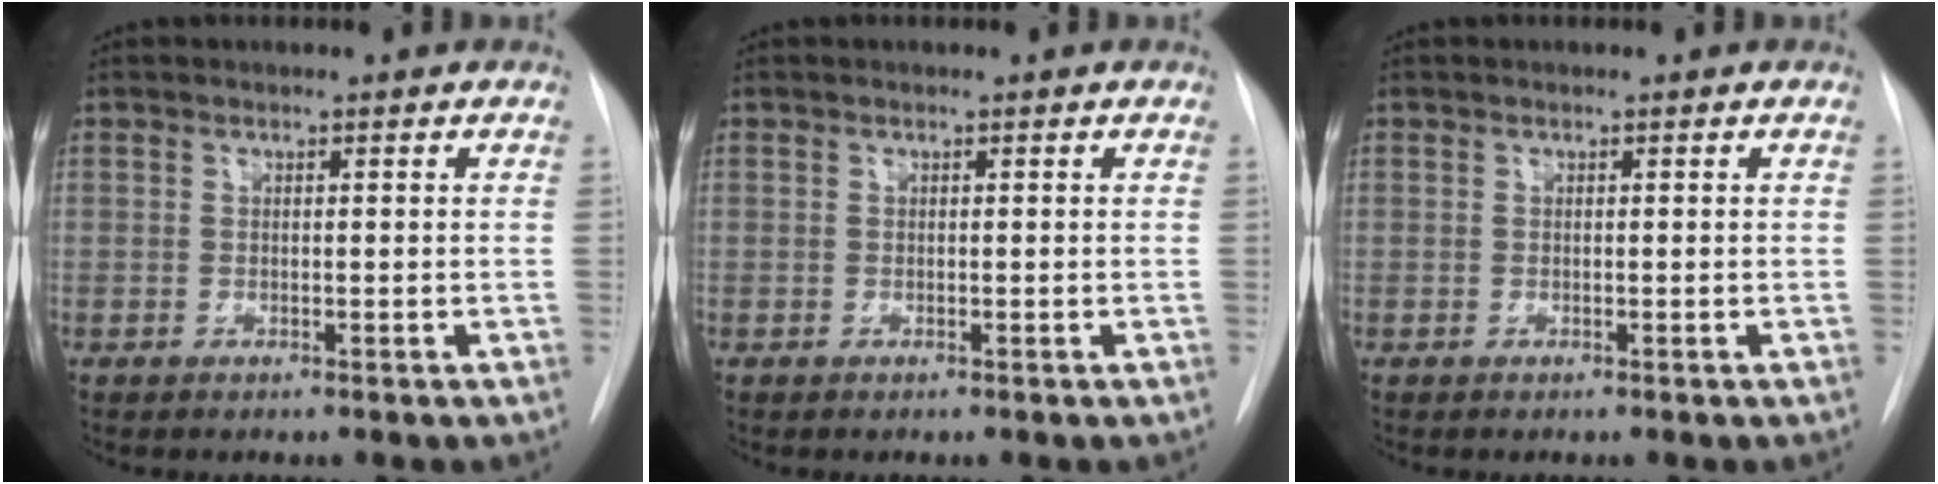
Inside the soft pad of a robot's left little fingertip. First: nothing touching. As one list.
[{"total": 0.0}, {"total": 0.0}]